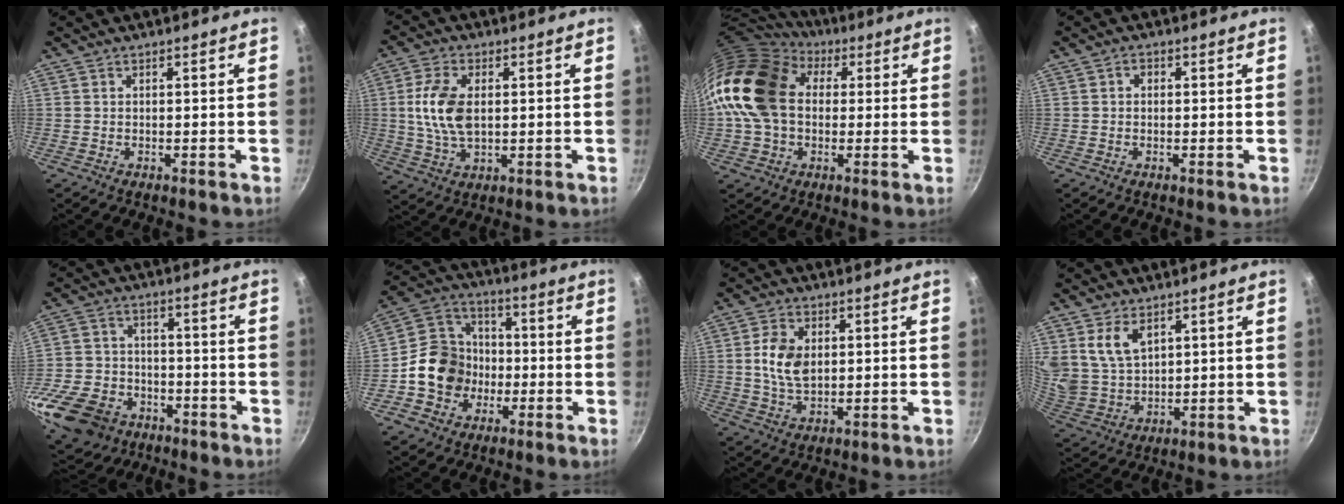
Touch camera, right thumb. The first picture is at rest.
{"total": 10.0, "force": [1.1, 5.8, 8.1], "torque": [-0.157, 0.001, 0.020]}
{"total": 19.7, "force": [2.8, 14.7, 12.9], "torque": [-0.237, 0.036, 0.037]}
{"total": 1.4, "force": [0.1, 1.2, 0.8], "torque": [-0.012, 0.004, 0.000]}
{"total": 20.3, "force": [-9.7, 14.7, 10.1], "torque": [-0.206, 0.035, -0.163]}
{"total": 12.8, "force": [-2.8, 11.2, 5.5], "torque": [-0.066, 0.037, -0.065]}
{"total": 7.9, "force": [1.1, 5.1, 6.0], "torque": [-0.102, -0.003, 0.022]}
{"total": 9.3, "force": [4.4, 6.0, 5.6], "torque": [-0.094, -0.031, 0.100]}